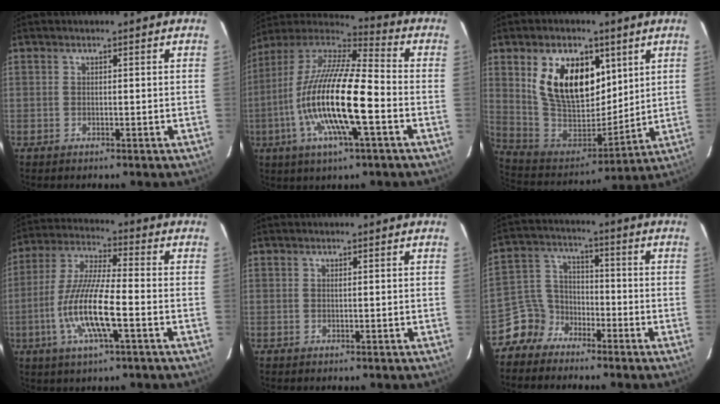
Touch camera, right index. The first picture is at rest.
{"total": 20.8, "force": [-5.4, 4.0, 19.7], "torque": [-0.369, -0.021, -0.112]}
{"total": 18.7, "force": [7.4, 11.0, 13.2], "torque": [-0.251, 0.009, 0.153]}
{"total": 13.7, "force": [-4.2, 2.3, 12.9], "torque": [-0.267, -0.008, -0.082]}
{"total": 0.0}
{"total": 7.0, "force": [-5.1, 4.8, 0.3], "torque": [-0.017, 0.037, -0.111]}